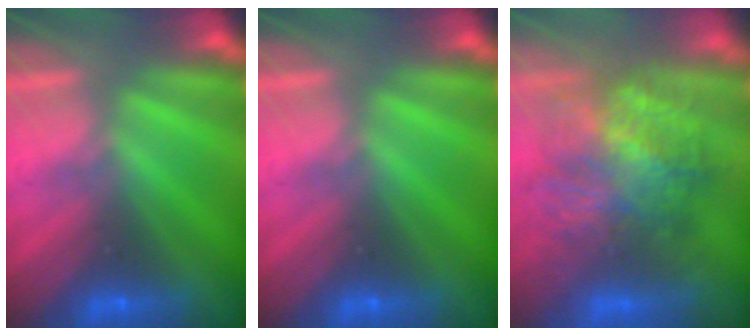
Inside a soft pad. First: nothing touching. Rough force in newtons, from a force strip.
{"total": 0.0}
{"total": 9.3}